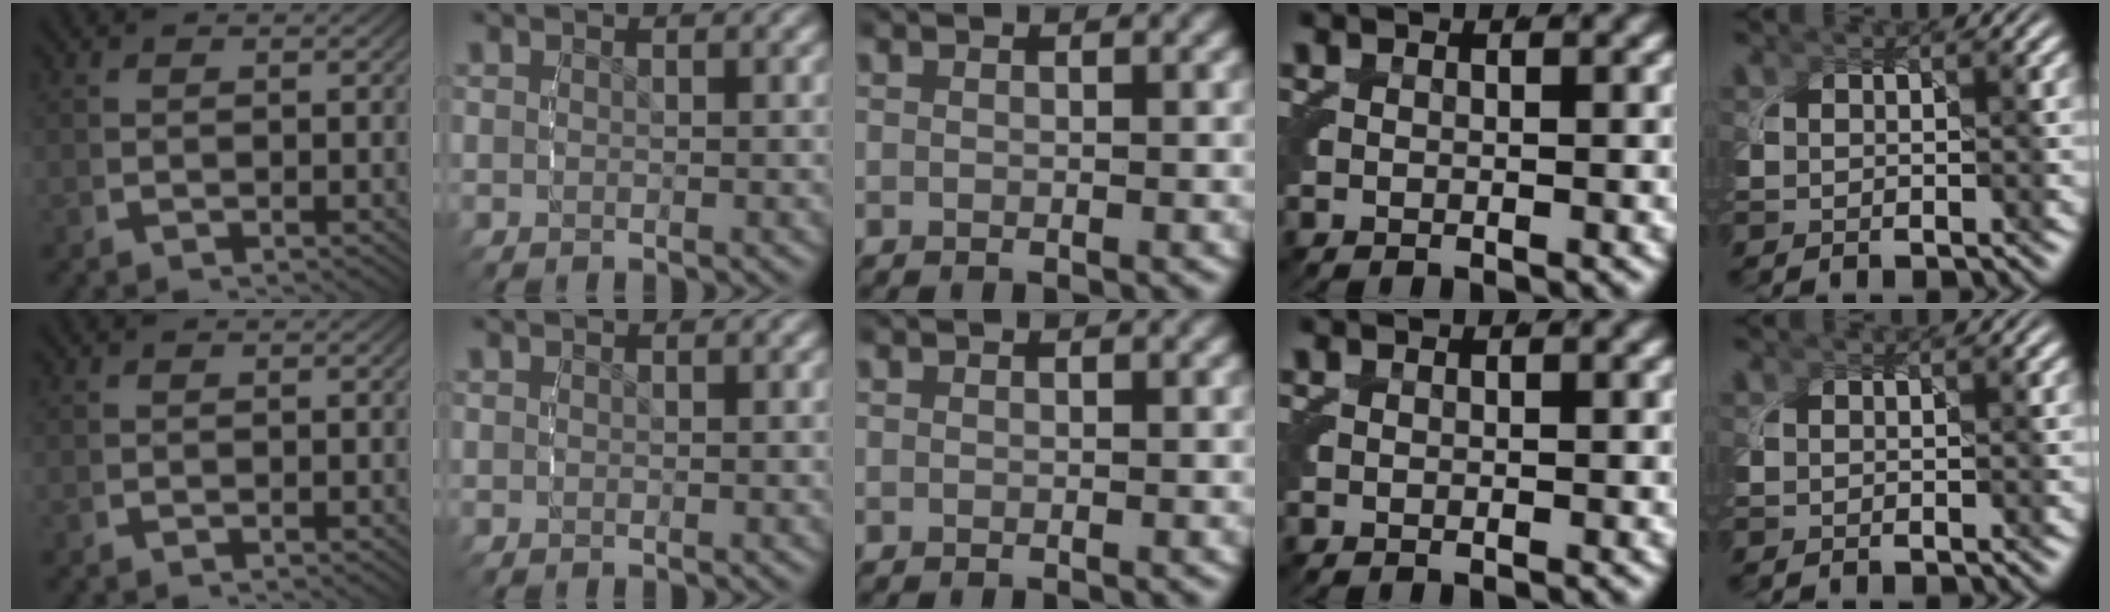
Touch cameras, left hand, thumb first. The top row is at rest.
{}